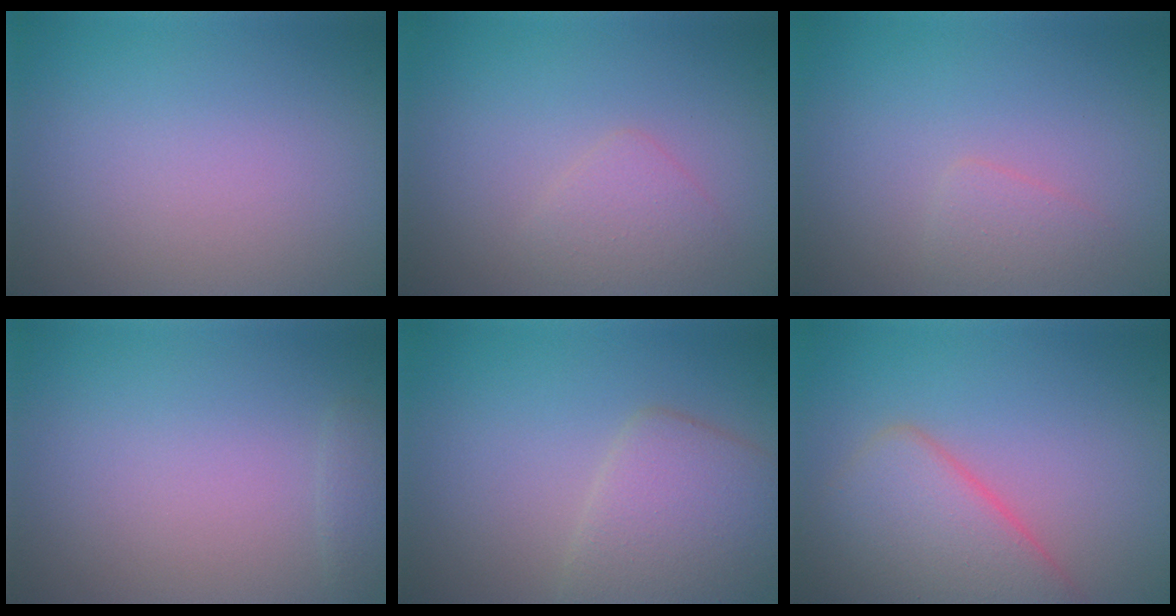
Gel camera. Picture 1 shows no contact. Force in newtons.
{"total": 1.7, "press": 1.7, "slide": 0.1}
{"total": 1.2, "press": 1.2, "slide": 0.0}
{"total": 0.8, "press": 0.8, "slide": 0.1}
{"total": 4.4, "press": 4.4, "slide": 0.1}
{"total": 6.0, "press": 6.0, "slide": 0.4}